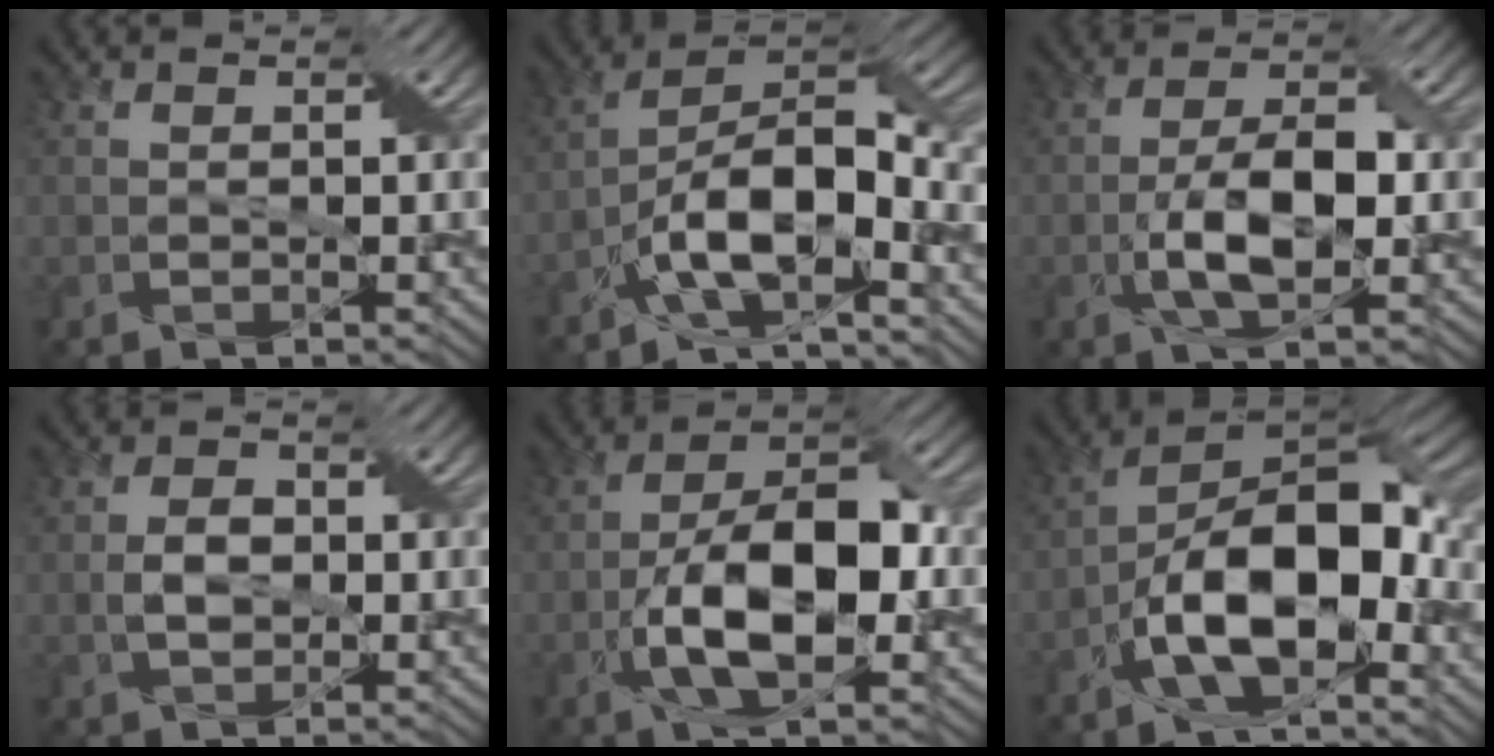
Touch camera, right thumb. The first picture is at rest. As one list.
[{"total": 11.1, "force": [-5.1, 4.1, 9.0], "torque": [-0.154, 0.008, -0.101]}, {"total": 8.3, "force": [-2.0, 3.4, 7.3], "torque": [-0.138, 0.008, -0.039]}, {"total": 3.3, "force": [-0.3, 2.3, 2.3], "torque": [-0.051, -0.001, -0.007]}, {"total": 12.1, "force": [-3.0, 5.5, 10.3], "torque": [-0.184, 0.008, -0.058]}, {"total": 13.3, "force": [-4.4, 6.2, 10.9], "torque": [-0.198, 0.003, -0.089]}]